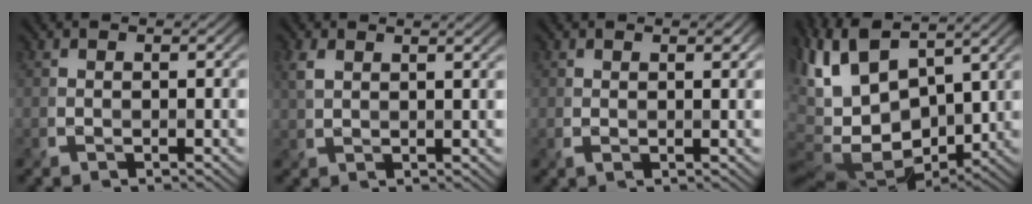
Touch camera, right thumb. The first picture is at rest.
{"total": 3.1, "force": [1.9, 1.2, 2.1], "torque": [-0.060, 0.004, 0.040]}
{"total": 1.0, "force": [0.6, 0.3, 0.8], "torque": [-0.012, -0.004, 0.013]}
{"total": 16.1, "force": [3.2, 9.4, 12.8], "torque": [-0.266, -0.007, 0.090]}